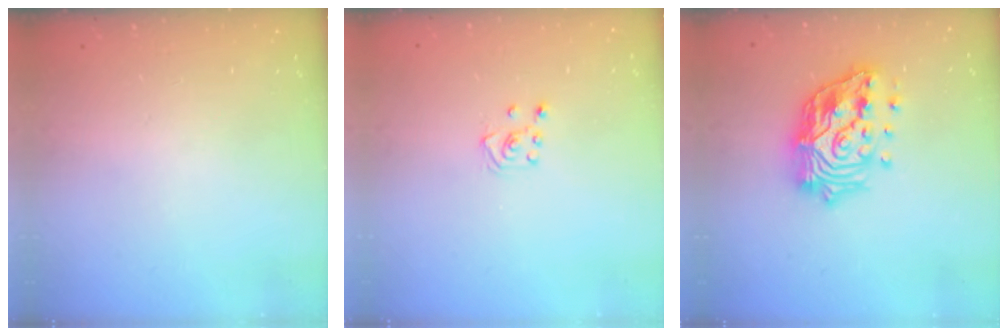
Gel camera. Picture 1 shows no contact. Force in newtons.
{"total": 3.2, "press": 3.2, "slide": 0.4}
{"total": 19.6, "press": 19.5, "slide": 2.3}